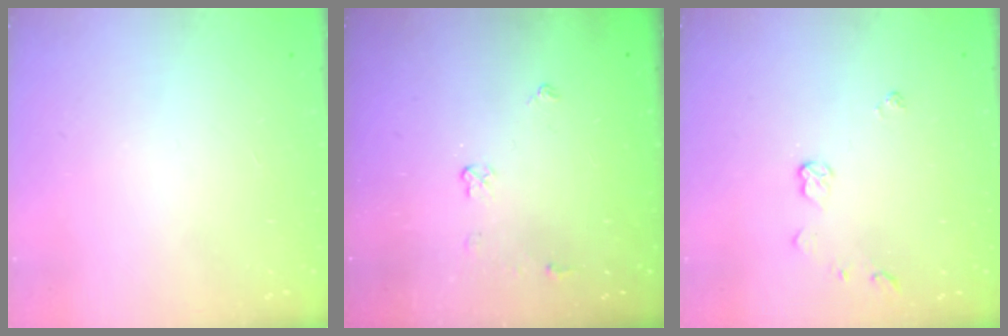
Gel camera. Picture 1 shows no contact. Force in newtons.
{"total": 3.6, "press": 3.5, "slide": 0.6}
{"total": 4.7, "press": 4.7, "slide": 0.1}